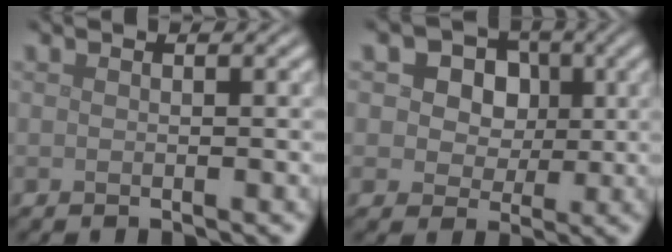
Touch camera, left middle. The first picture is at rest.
{"total": 9.1, "force": [3.7, 7.0, 4.6], "torque": [-0.071, 0.028, 0.038]}